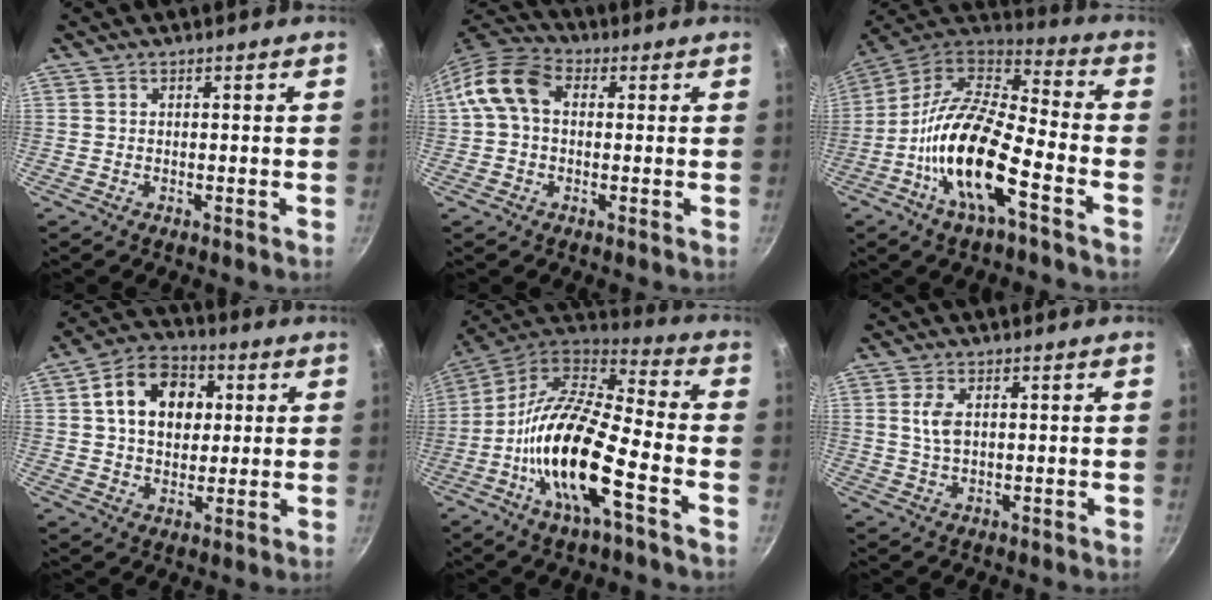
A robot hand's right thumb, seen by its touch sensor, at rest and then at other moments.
{"total": 9.6, "force": [1.3, 6.8, 6.7], "torque": [-0.112, 0.026, 0.006]}
{"total": 19.7, "force": [-7.1, 7.2, 16.9], "torque": [-0.310, 0.047, -0.153]}
{"total": 13.5, "force": [3.1, 9.9, 8.5], "torque": [-0.112, 0.013, 0.040]}
{"total": 20.2, "force": [-6.8, 6.5, 17.9], "torque": [-0.329, 0.043, -0.146]}
{"total": 3.9, "force": [0.9, 2.1, 3.1], "torque": [-0.058, -0.002, 0.018]}